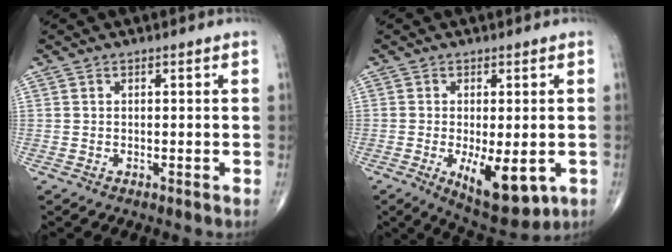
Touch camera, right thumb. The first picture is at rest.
{"total": 10.7, "force": [-2.9, 4.5, 9.3], "torque": [-0.132, -0.018, -0.032]}